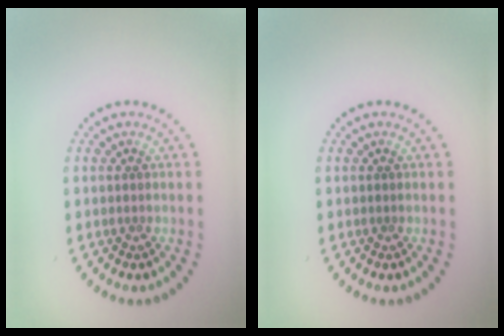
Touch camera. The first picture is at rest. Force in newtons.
{"total": 0.0}